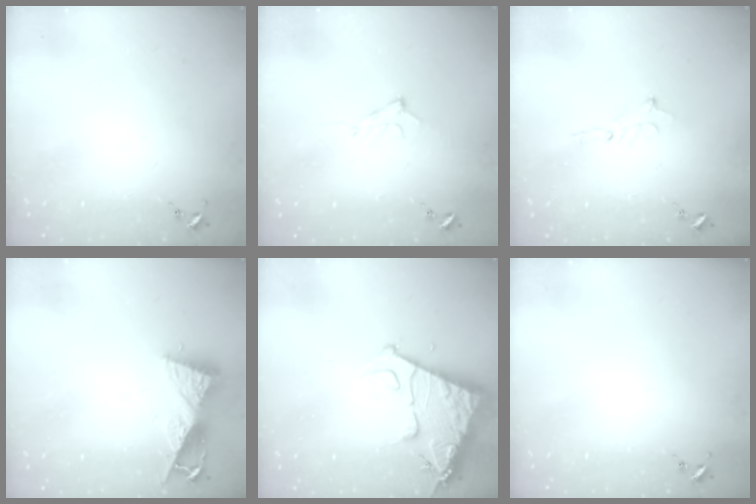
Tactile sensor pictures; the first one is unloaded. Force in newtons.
{"total": 7.4, "press": 7.3, "slide": 0.8}
{"total": 2.3, "press": 2.3, "slide": 0.2}
{"total": 8.9, "press": 8.9, "slide": 0.3}
{"total": 13.0, "press": 12.9, "slide": 1.3}
{"total": 0.0}